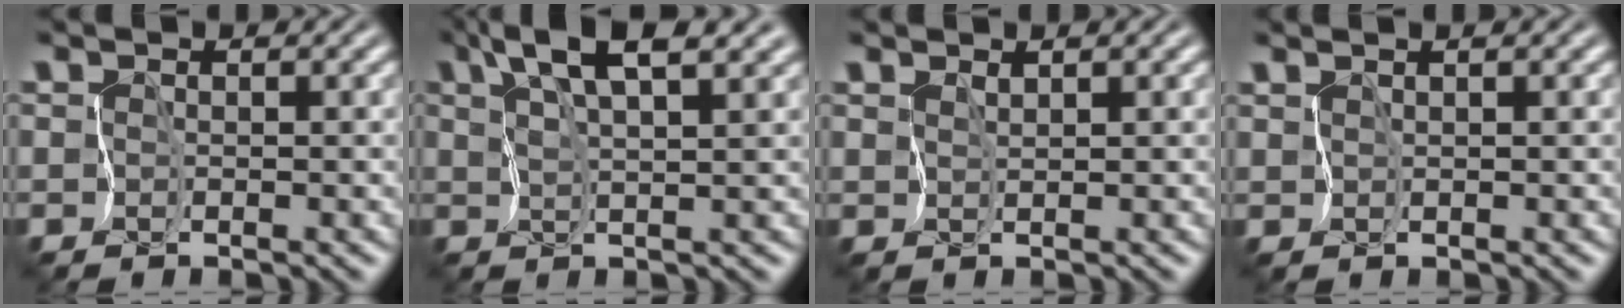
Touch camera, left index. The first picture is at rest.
{"total": 5.4, "force": [3.6, 1.1, 3.9], "torque": [-0.080, 0.012, 0.065]}
{"total": 0.9, "force": [0.9, -0.2, 0.1], "torque": [-0.004, -0.003, 0.021]}
{"total": 1.9, "force": [1.5, 0.2, 1.1], "torque": [-0.024, 0.006, 0.019]}